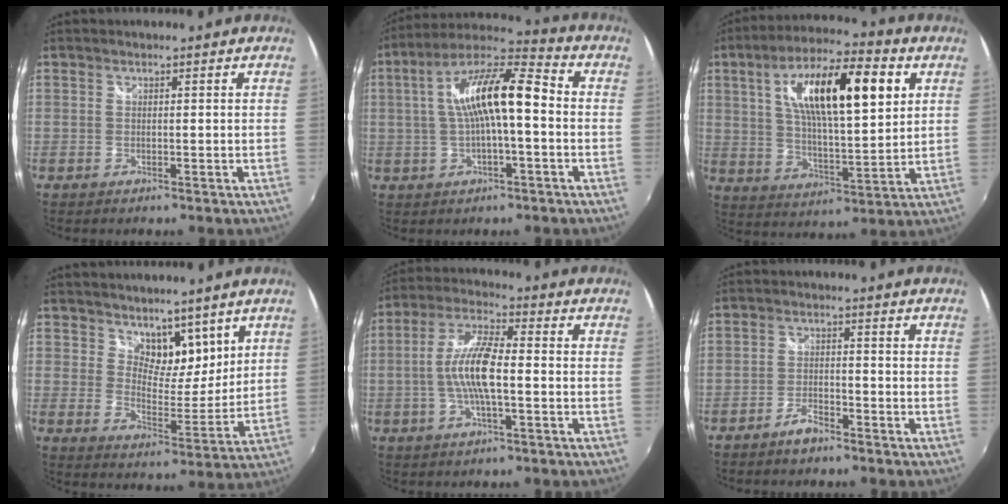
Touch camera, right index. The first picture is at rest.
{"total": 14.0, "force": [0.1, 3.5, 13.6], "torque": [-0.244, 0.029, 0.001]}
{"total": 19.4, "force": [6.6, 6.1, 17.1], "torque": [-0.297, 0.027, 0.110]}
{"total": 8.6, "force": [6.1, 4.7, 3.9], "torque": [-0.047, -0.008, 0.106]}
{"total": 10.2, "force": [-1.5, 2.4, 9.8], "torque": [-0.200, 0.006, -0.032]}
{"total": 3.5, "force": [-2.9, 1.1, 1.6], "torque": [-0.046, 0.005, -0.054]}